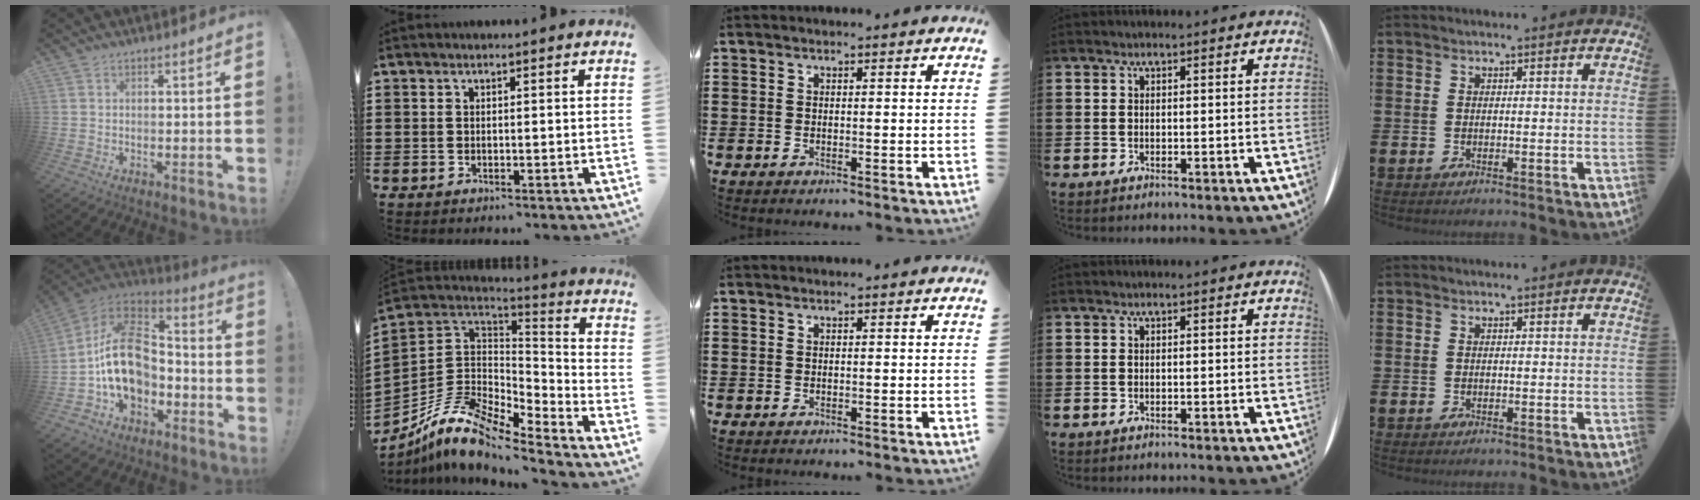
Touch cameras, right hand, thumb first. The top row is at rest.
{"thumb": {"total": 19.6, "force": [-1.7, 13.9, 13.6], "torque": [-0.230, 0.021, -0.020]}, "index": {"total": 10.5, "force": [-8.1, 4.2, 5.3], "torque": [-0.129, 0.007, -0.167]}}